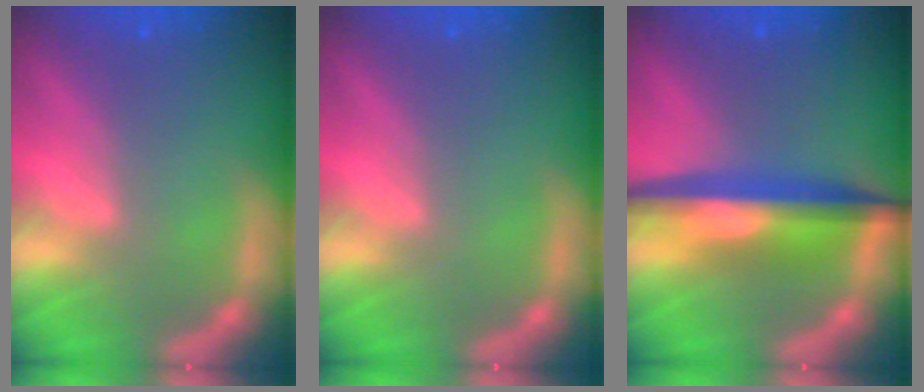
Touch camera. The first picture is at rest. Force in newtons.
{"total": 0.0}
{"total": 7.5}